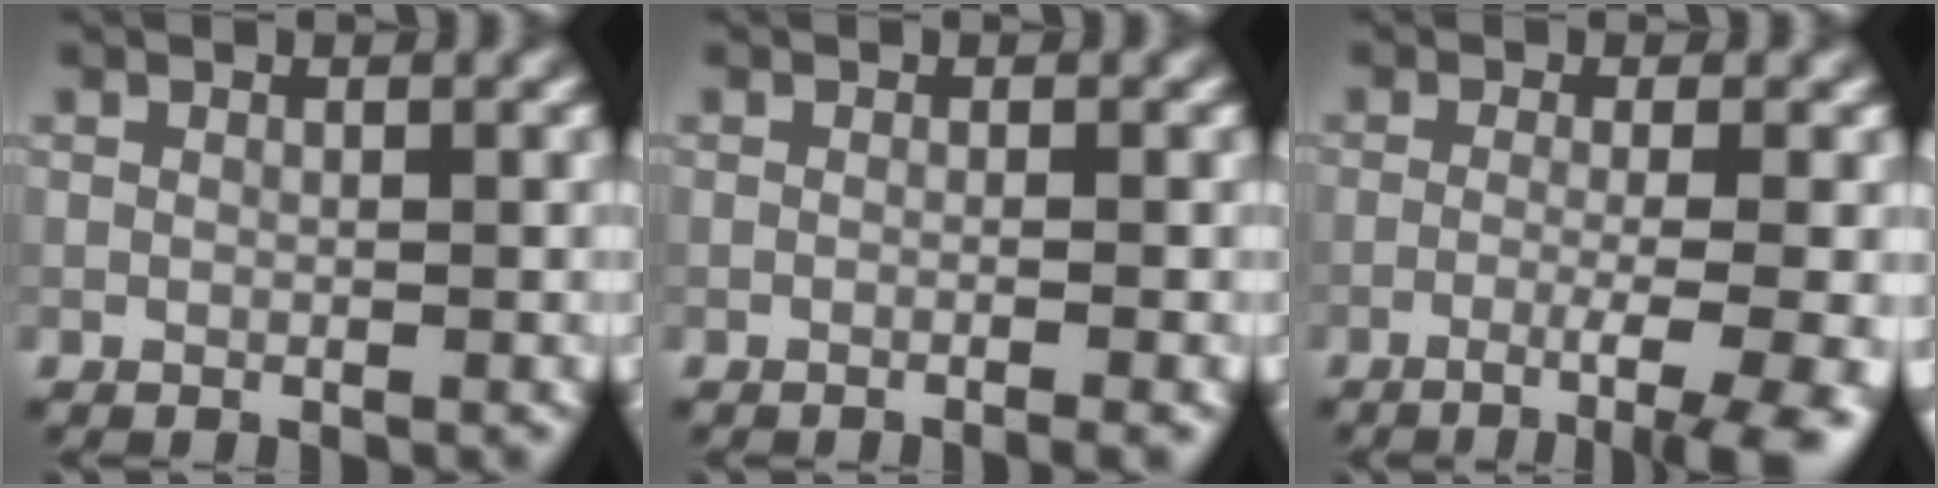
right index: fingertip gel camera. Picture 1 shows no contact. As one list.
[{"total": 1.5, "force": [-0.4, 0.4, 1.4], "torque": [-0.012, -0.004, -0.015]}, {"total": 5.9, "force": [-2.6, 1.3, 5.1], "torque": [-0.069, -0.001, -0.045]}]